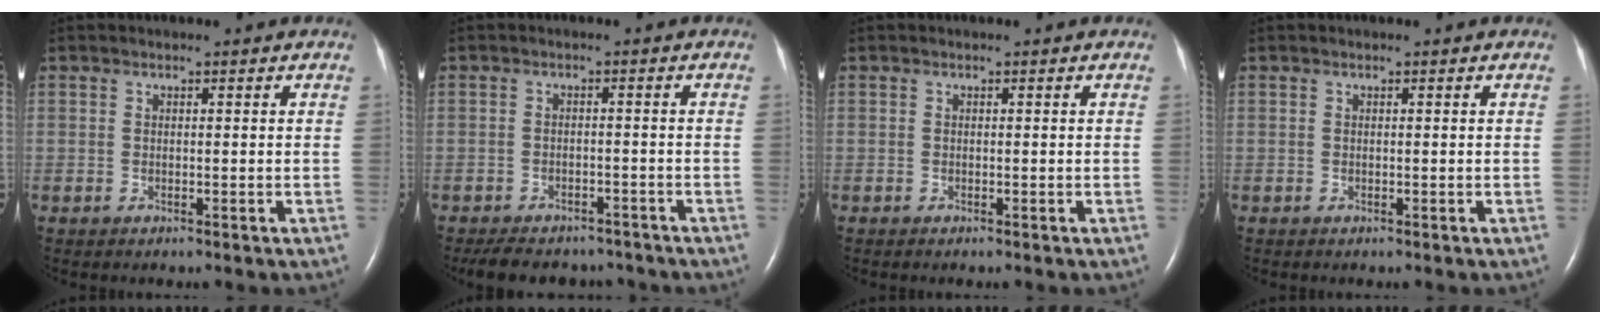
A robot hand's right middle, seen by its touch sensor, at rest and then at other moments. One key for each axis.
{"total": 10.1, "fx": -8.9, "fy": 4.0, "fz": 2.7, "tx": -0.052, "ty": 0.001, "tz": -0.112}
{"total": 0.0}
{"total": 0.0}